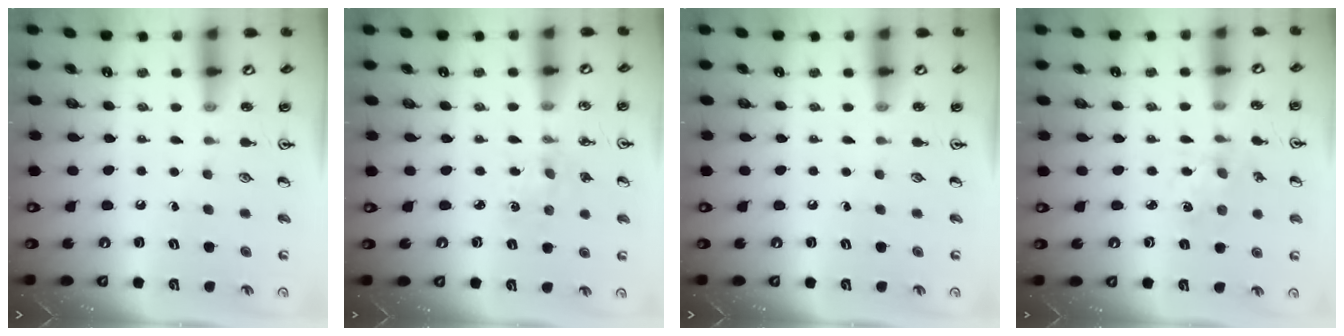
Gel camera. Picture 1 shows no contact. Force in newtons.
{"total": 3.1, "press": 3.1, "slide": 0.4}
{"total": 0.0}
{"total": 1.4, "press": 1.4, "slide": 0.3}